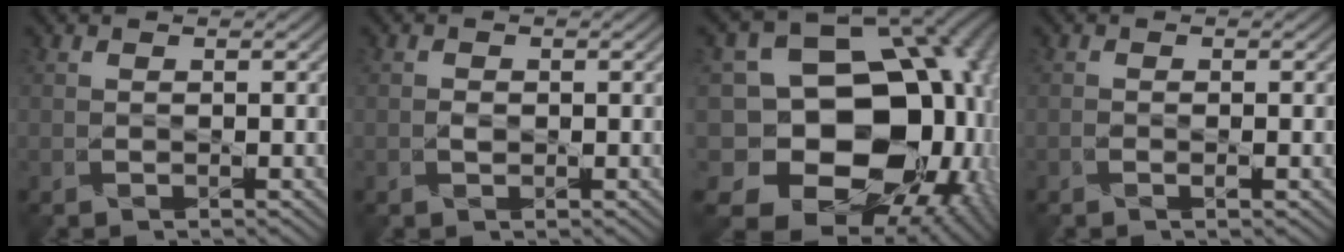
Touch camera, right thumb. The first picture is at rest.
{"total": 0.5, "force": [-0.2, 0.4, 0.3], "torque": [-0.006, 0.001, -0.006]}
{"total": 19.8, "force": [-3.9, 15.4, 11.9], "torque": [-0.207, -0.003, -0.053]}
{"total": 1.3, "force": [-0.8, -0.1, 1.0], "torque": [-0.018, -0.002, -0.016]}